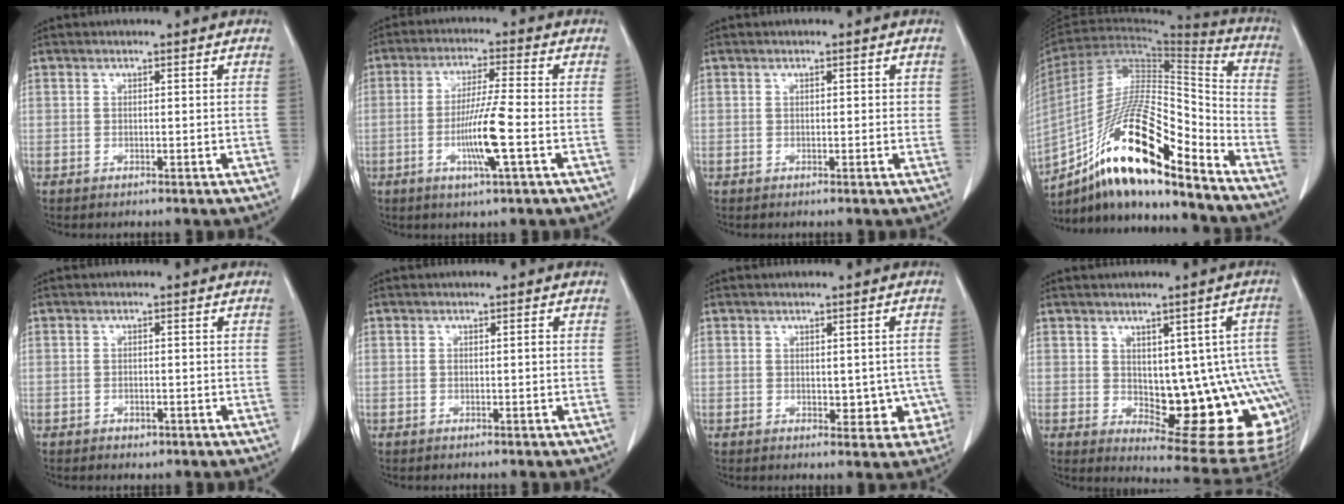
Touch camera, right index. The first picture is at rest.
{"total": 8.4, "force": [-2.4, -0.5, 8.0], "torque": [-0.152, -0.010, -0.046]}
{"total": 1.3, "force": [0.4, 0.6, 1.0], "torque": [-0.011, 0.001, 0.003]}
{"total": 22.0, "force": [-14.2, 3.7, 16.4], "torque": [-0.297, -0.005, -0.249]}
{"total": 1.4, "force": [-0.8, 0.9, 0.6], "torque": [-0.009, 0.002, -0.006]}
{"total": 0.7, "force": [0.0, 0.2, 0.7], "torque": [-0.012, 0.001, 0.001]}
{"total": 4.9, "force": [-0.6, 3.3, 3.6], "torque": [-0.020, 0.009, 0.001]}
{"total": 17.2, "force": [-1.9, 6.4, 15.8], "torque": [-0.132, 0.015, 0.002]}